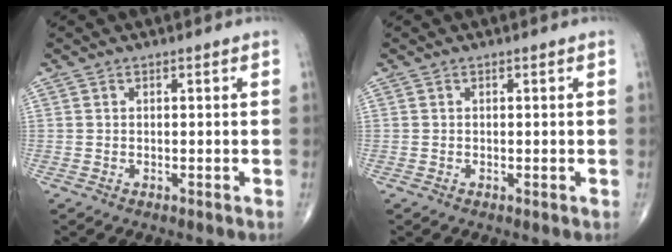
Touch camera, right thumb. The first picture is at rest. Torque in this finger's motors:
{"motor_torque": [0.22, 0.00, -0.10, -0.21, 0.03]}